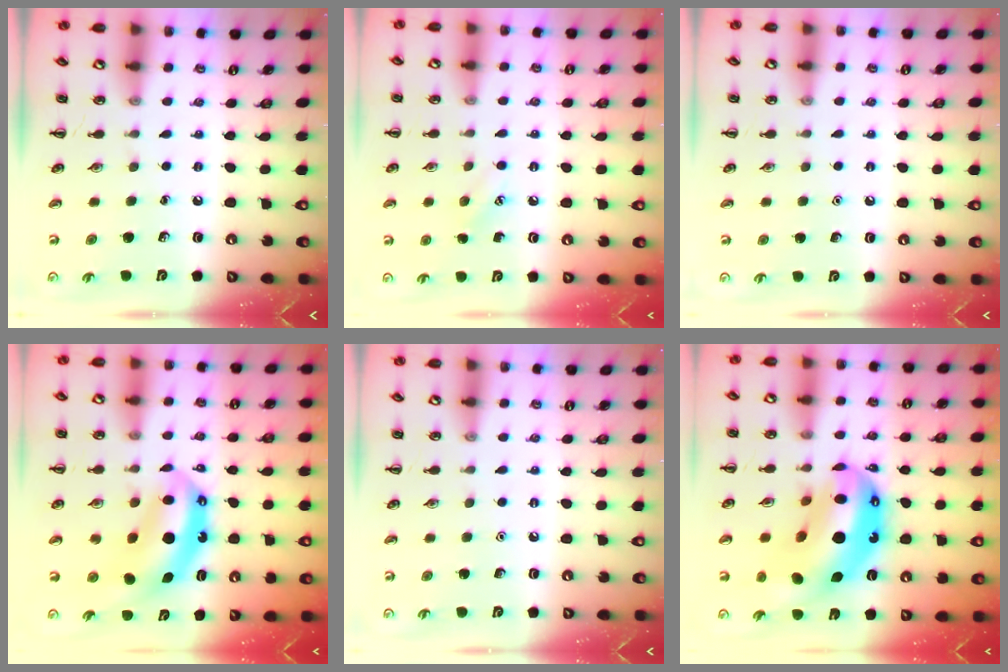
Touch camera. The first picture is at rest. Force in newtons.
{"total": 6.0, "press": 5.8, "slide": 1.7}
{"total": 1.5, "press": 1.5, "slide": 0.2}
{"total": 7.9, "press": 7.7, "slide": 1.6}
{"total": 1.6, "press": 1.5, "slide": 0.1}
{"total": 20.5, "press": 19.6, "slide": 5.8}